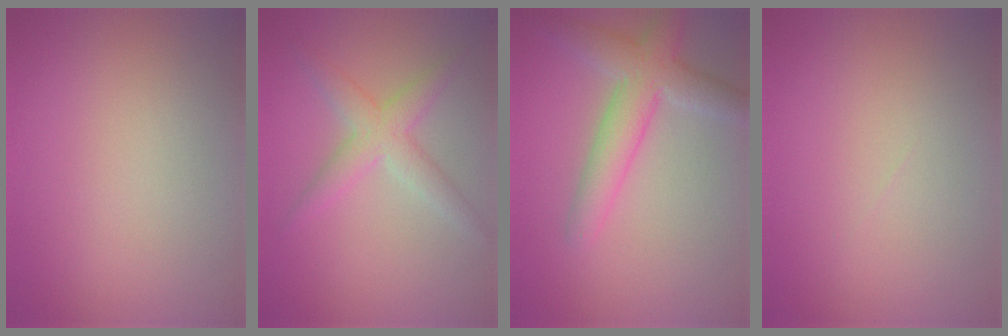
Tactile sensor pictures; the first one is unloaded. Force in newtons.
{"total": 3.2, "press": 3.2, "slide": 0.1}
{"total": 4.8, "press": 4.8, "slide": 0.2}
{"total": 0.0}